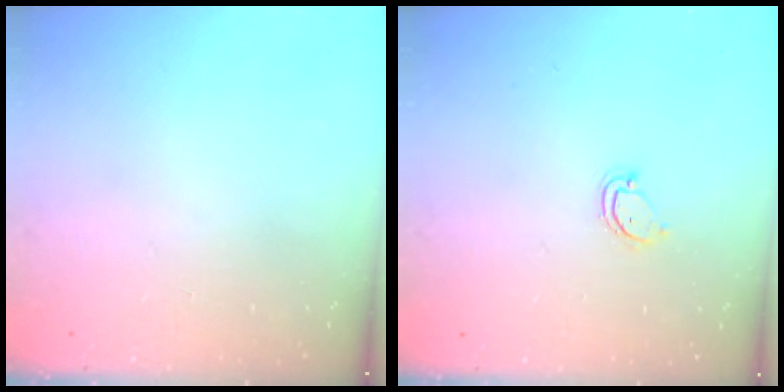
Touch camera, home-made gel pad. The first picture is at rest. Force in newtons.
{"total": 3.6, "press": 3.6, "slide": 0.2}